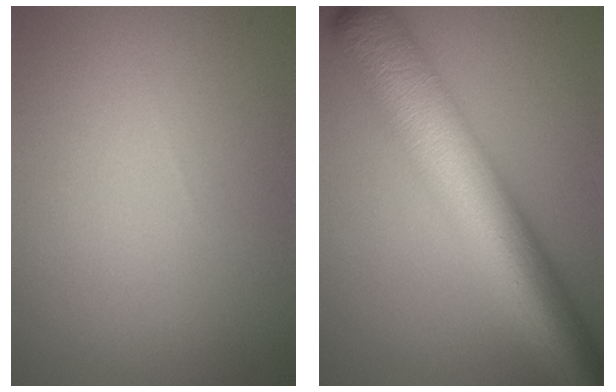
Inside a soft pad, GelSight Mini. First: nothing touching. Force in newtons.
{"total": 11.0, "press": 11.0, "slide": 0.2}